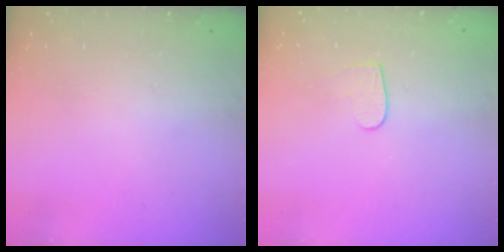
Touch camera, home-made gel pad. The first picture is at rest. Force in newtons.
{"total": 4.3, "press": 4.2, "slide": 0.3}